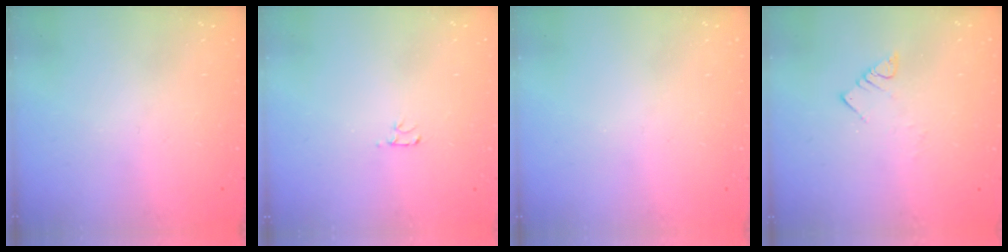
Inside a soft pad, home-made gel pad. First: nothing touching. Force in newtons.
{"total": 2.5, "press": 2.4, "slide": 0.3}
{"total": 0.0}
{"total": 4.0, "press": 4.0, "slide": 0.4}